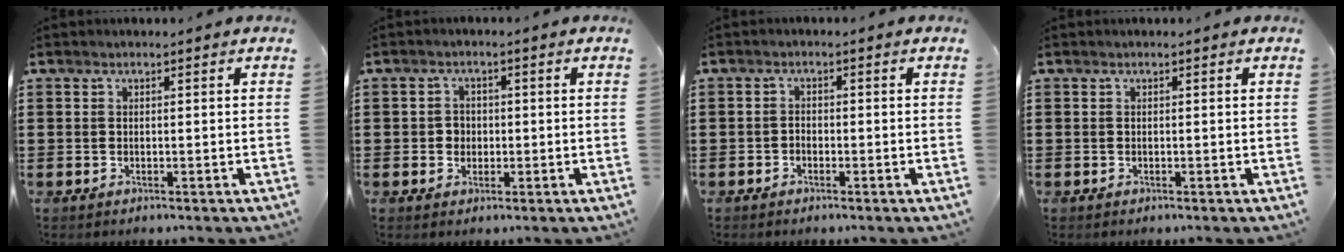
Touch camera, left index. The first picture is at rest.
{"total": 2.2, "force": [-0.3, 2.1, 0.7], "torque": [-0.021, 0.007, -0.009]}
{"total": 1.3, "force": [-1.1, 0.5, 0.1], "torque": [-0.008, 0.003, -0.024]}
{"total": 0.0}